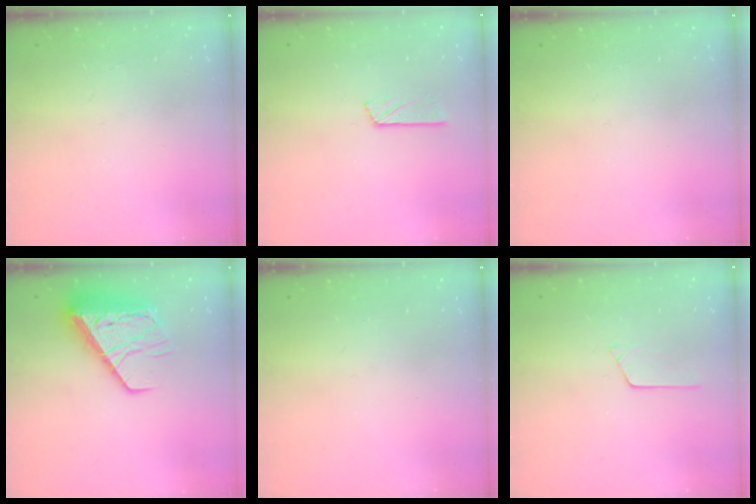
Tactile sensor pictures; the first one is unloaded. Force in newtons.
{"total": 3.6, "press": 3.5, "slide": 0.4}
{"total": 0.0}
{"total": 13.3, "press": 13.2, "slide": 1.2}
{"total": 0.0}
{"total": 4.3, "press": 4.3, "slide": 0.3}